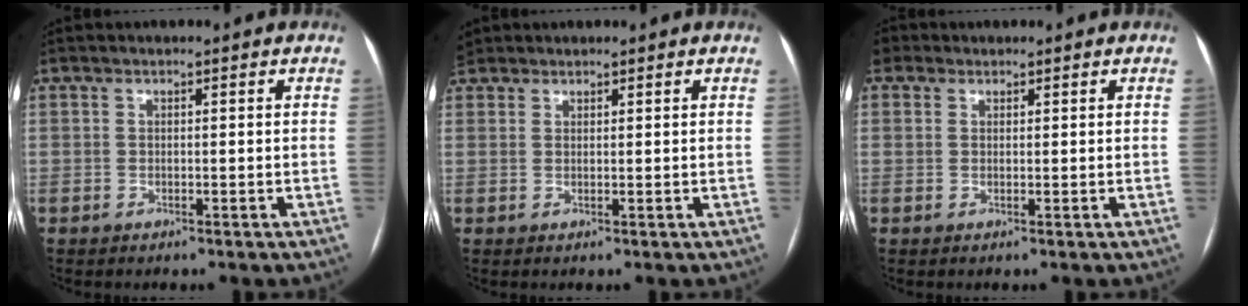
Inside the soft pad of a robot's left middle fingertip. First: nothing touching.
{"total": 2.7, "force": [2.1, 1.7, 0.4], "torque": [-0.013, 0.011, 0.039]}
{"total": 2.7, "force": [1.3, 2.3, 0.7], "torque": [-0.015, 0.015, 0.023]}